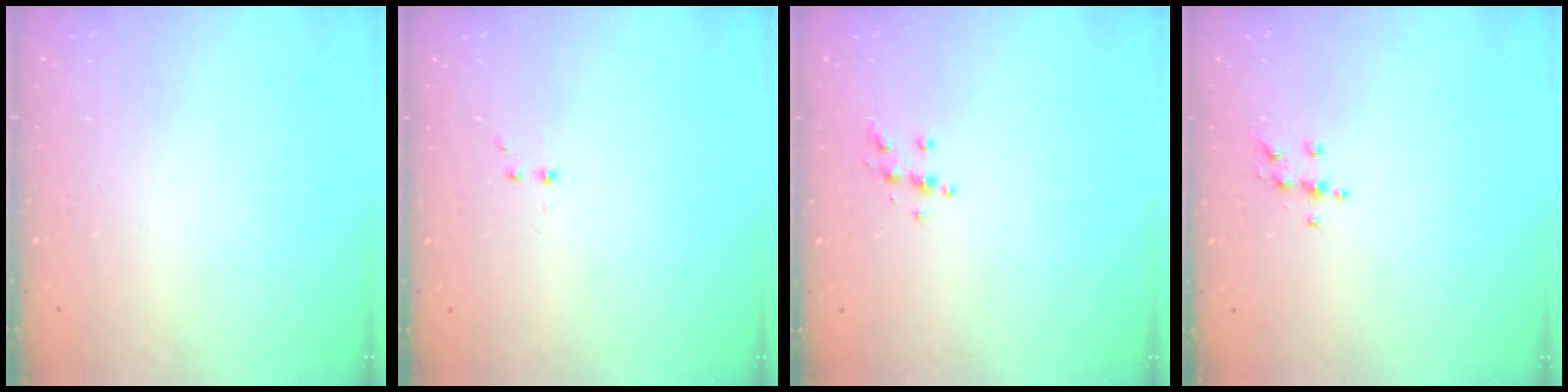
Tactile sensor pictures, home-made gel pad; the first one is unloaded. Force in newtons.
{"total": 2.2, "press": 1.9, "slide": 1.0}
{"total": 5.6, "press": 5.6, "slide": 0.6}
{"total": 4.3, "press": 4.3, "slide": 0.6}